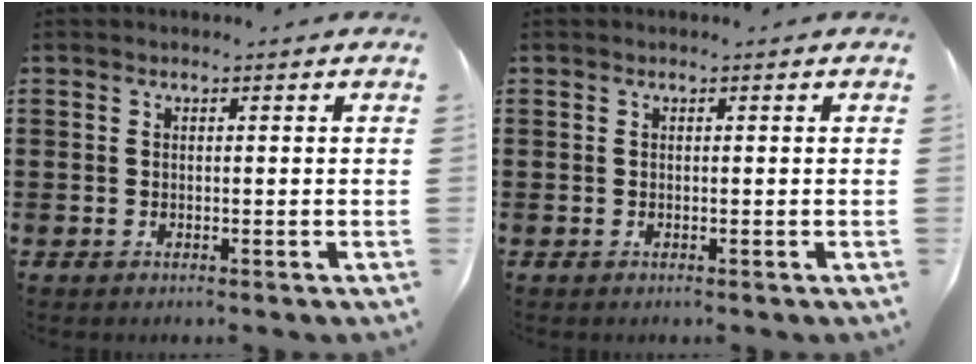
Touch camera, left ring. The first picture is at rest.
{"total": 0.0}